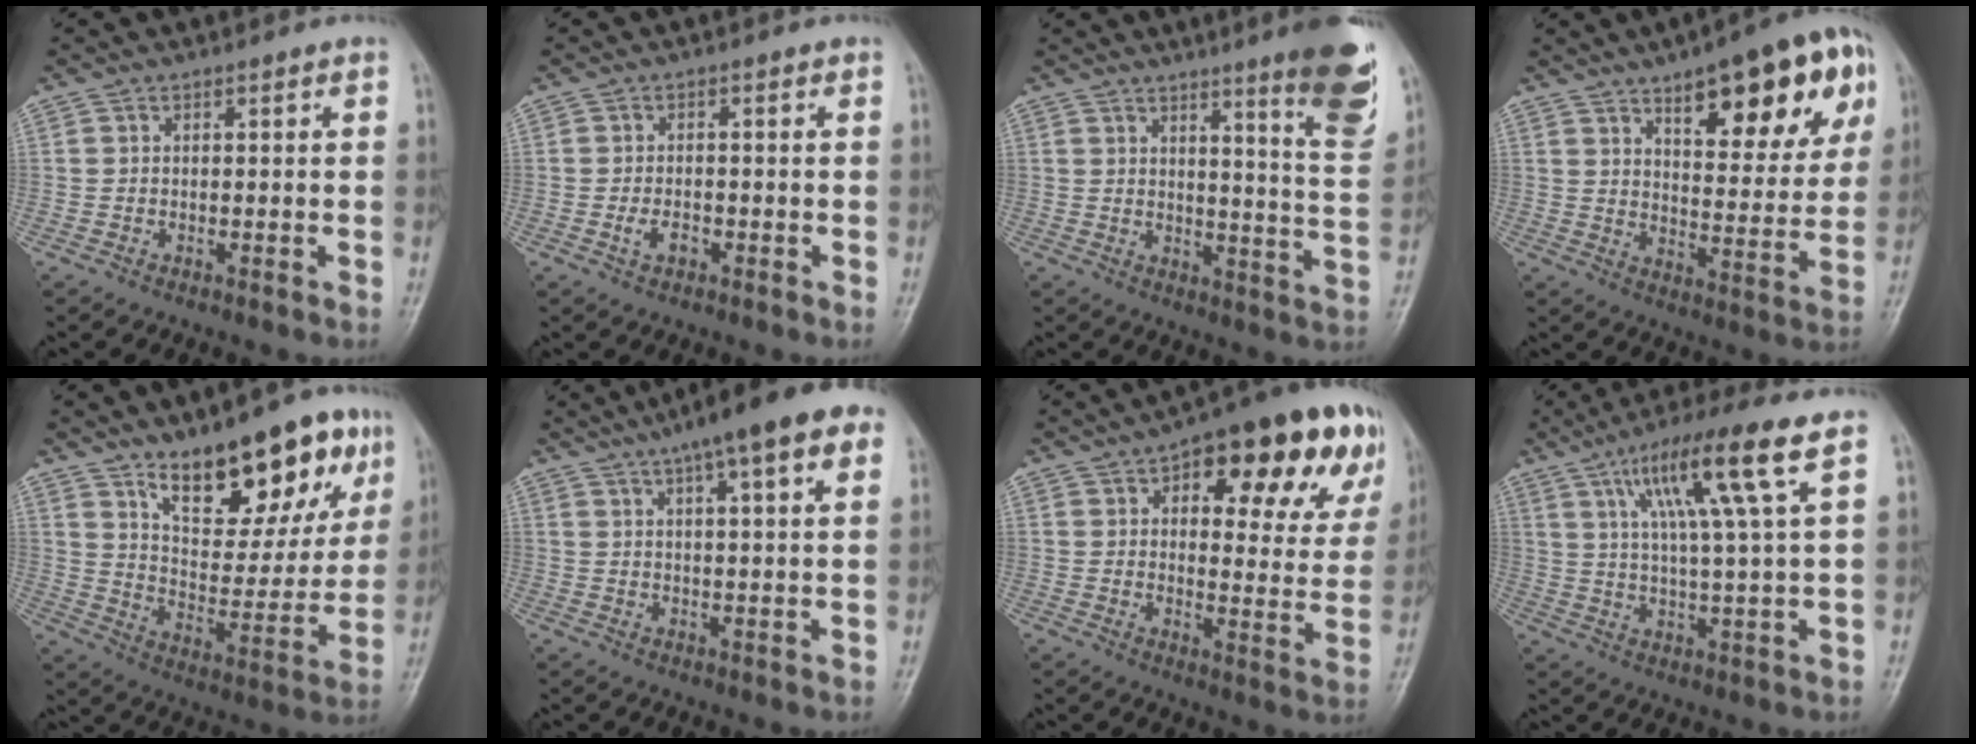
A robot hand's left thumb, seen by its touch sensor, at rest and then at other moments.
{"total": 2.6, "force": [-1.1, 1.6, 1.8], "torque": [-0.032, 0.006, -0.018]}
{"total": 14.4, "force": [8.6, 1.6, 11.4], "torque": [-0.130, -0.060, 0.112]}
{"total": 21.3, "force": [10.6, 7.5, 16.9], "torque": [-0.189, -0.026, 0.150]}
{"total": 20.4, "force": [12.5, 8.7, 13.5], "torque": [-0.138, -0.067, 0.201]}
{"total": 16.3, "force": [9.2, 3.6, 13.0], "torque": [-0.180, 0.013, 0.130]}
{"total": 23.8, "force": [11.8, 9.8, 18.1], "torque": [-0.183, -0.011, 0.154]}
{"total": 14.8, "force": [6.8, 1.0, 13.1], "torque": [-0.234, -0.011, 0.119]}